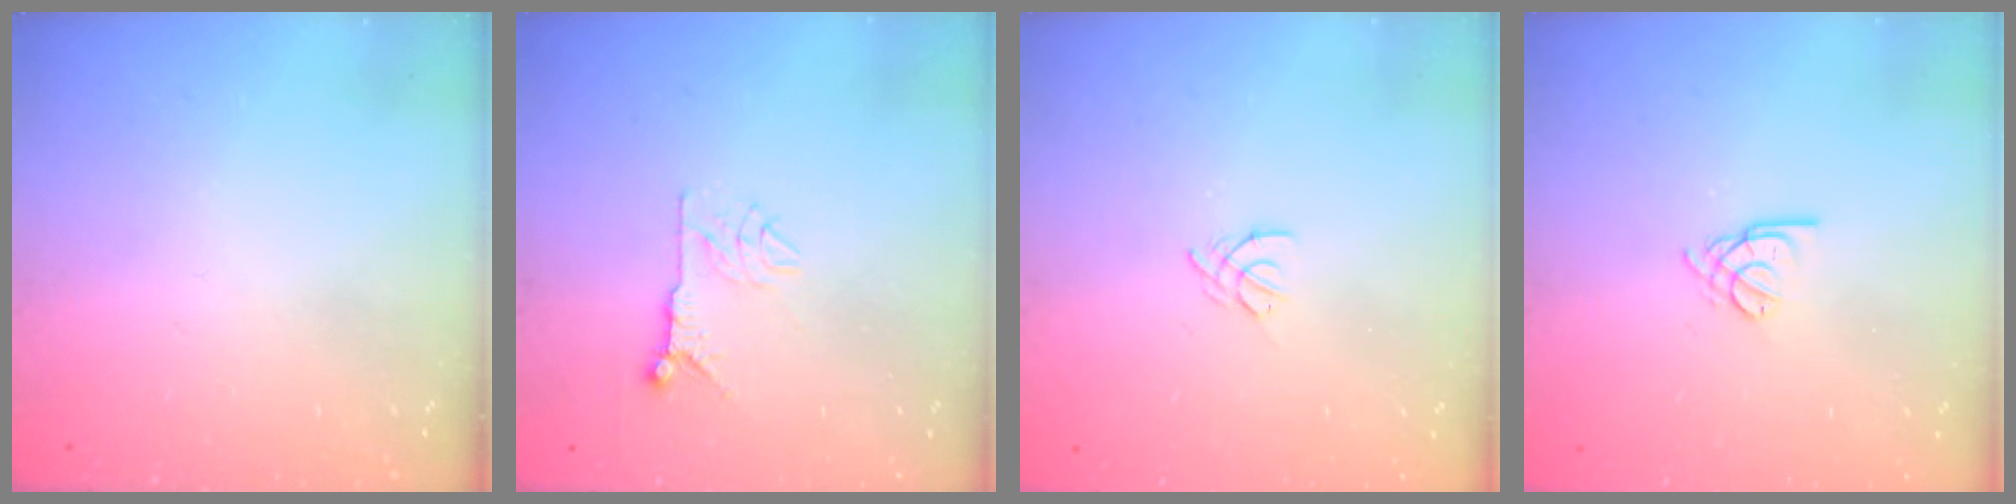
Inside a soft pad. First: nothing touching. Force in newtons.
{"total": 7.2, "press": 7.2, "slide": 0.5}
{"total": 2.5, "press": 2.4, "slide": 0.6}
{"total": 2.3, "press": 2.3, "slide": 0.5}